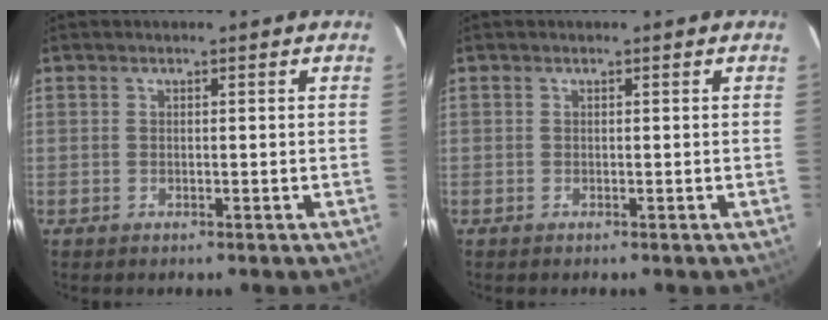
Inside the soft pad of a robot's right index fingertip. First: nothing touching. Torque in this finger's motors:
{"motor_torque": [0.03, -0.08, 0.01, 0.00]}